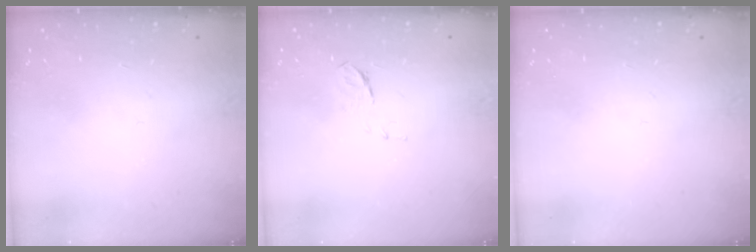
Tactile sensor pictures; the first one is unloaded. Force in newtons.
{"total": 5.8, "press": 5.8, "slide": 0.7}
{"total": 0.0}